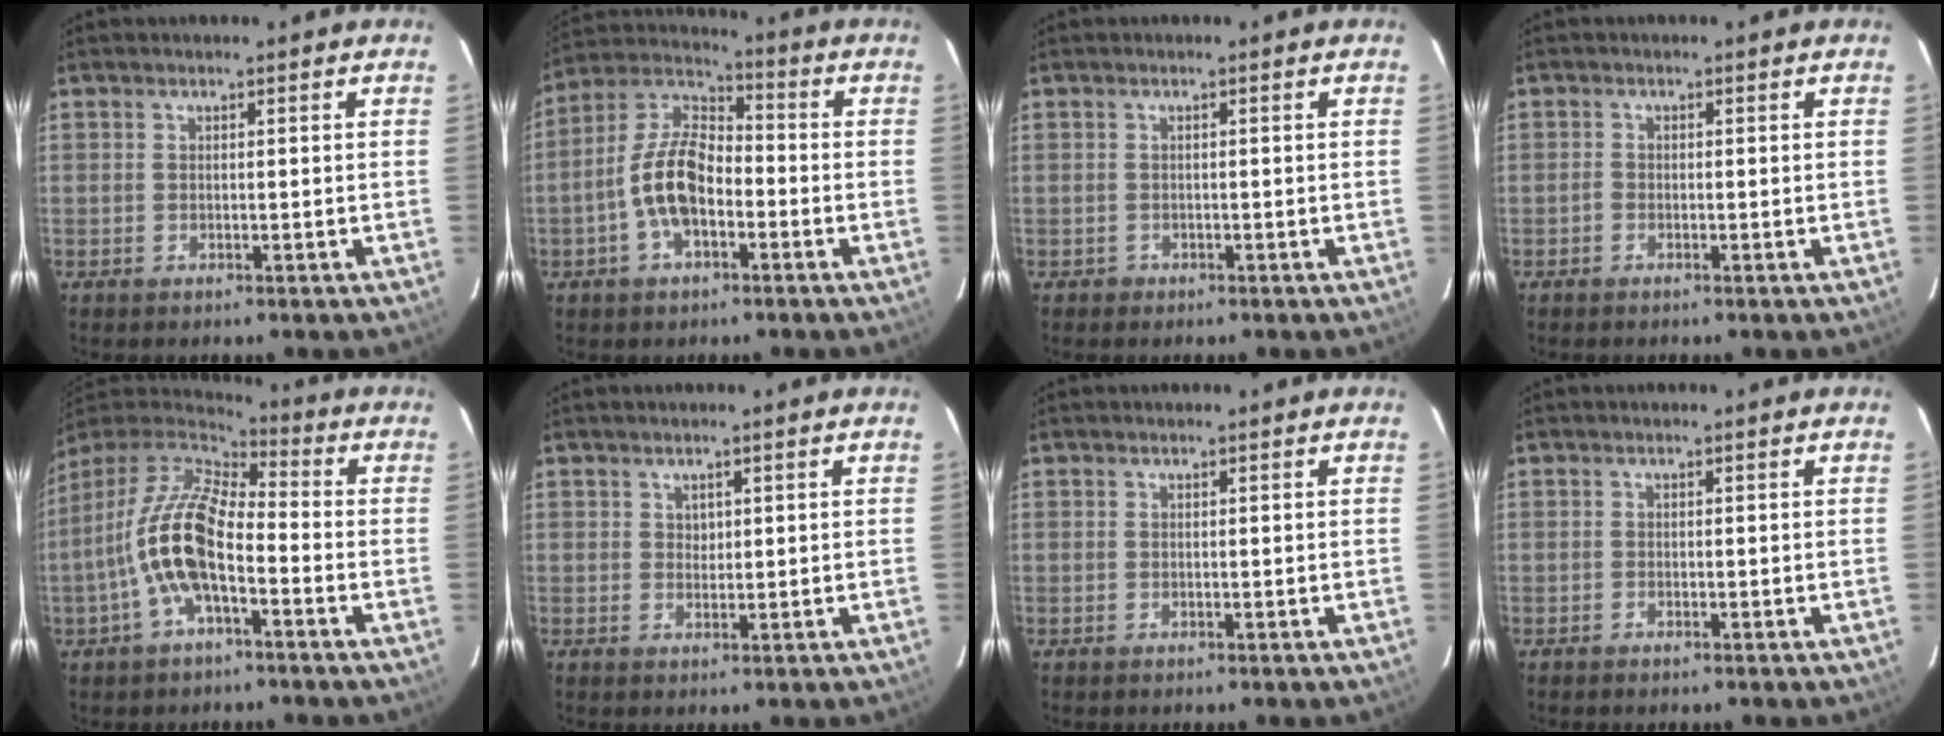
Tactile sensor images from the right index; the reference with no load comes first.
{"total": 13.2, "force": [-4.0, 6.0, 11.1], "torque": [-0.231, 0.010, -0.078]}
{"total": 1.0, "force": [-0.7, 0.8, -0.1], "torque": [0.001, 0.002, -0.007]}
{"total": 0.8, "force": [-0.6, 0.5, 0.1], "torque": [-0.001, 0.001, -0.015]}
{"total": 15.2, "force": [-4.4, 6.1, 13.2], "torque": [-0.266, 0.004, -0.090]}
{"total": 1.3, "force": [0.6, 1.1, 0.3], "torque": [-0.001, 0.005, 0.011]}
{"total": 0.0}
{"total": 0.5, "force": [-0.5, 0.2, 0.2], "torque": [-0.004, 0.000, -0.009]}